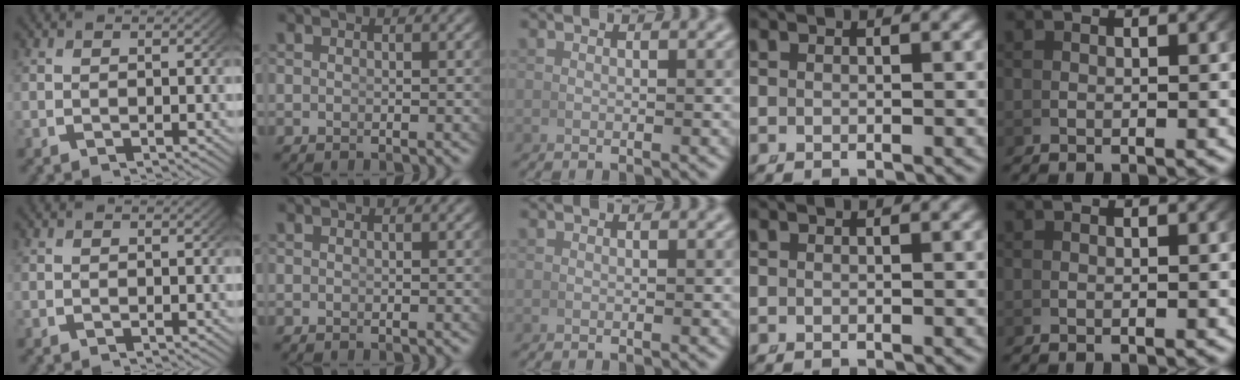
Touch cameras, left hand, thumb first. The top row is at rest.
{}